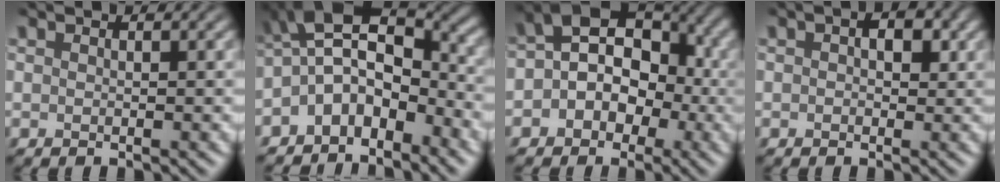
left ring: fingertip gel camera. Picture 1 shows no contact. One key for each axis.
{"total": 6.4, "fx": -3.1, "fy": 3.5, "fz": 4.3, "tx": -0.073, "ty": 0.011, "tz": -0.067}
{"total": 9.0, "fx": -0.2, "fy": 6.8, "fz": 6.0, "tx": -0.062, "ty": 0.037, "tz": -0.030}
{"total": 2.5, "fx": 0.3, "fy": 1.5, "fz": 2.0, "tx": -0.028, "ty": 0.005, "tz": 0.002}